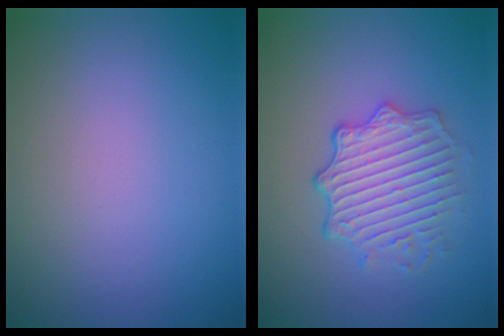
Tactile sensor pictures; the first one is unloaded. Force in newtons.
{"total": 4.2, "press": 3.8, "slide": 1.8}